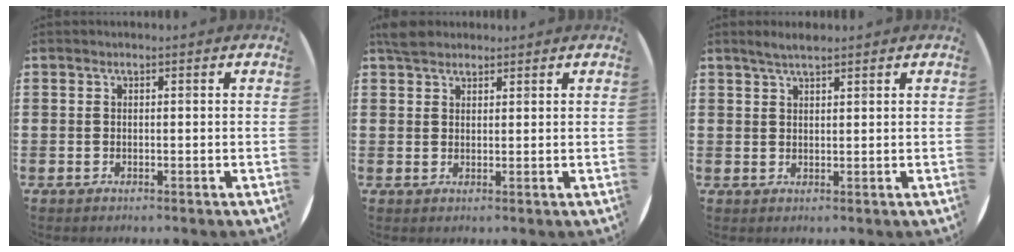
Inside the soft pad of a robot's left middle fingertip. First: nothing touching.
{"total": 2.8, "force": [2.4, 1.1, 0.8], "torque": [-0.011, 0.006, 0.045]}
{"total": 2.3, "force": [2.0, 0.3, 1.2], "torque": [-0.023, 0.005, 0.035]}